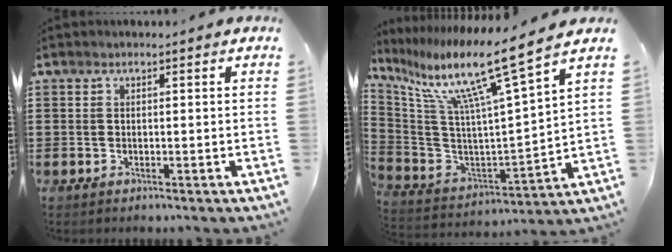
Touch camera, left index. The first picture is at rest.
{"total": 12.6, "force": [8.6, -0.3, 9.2], "torque": [-0.197, -0.060, 0.130]}